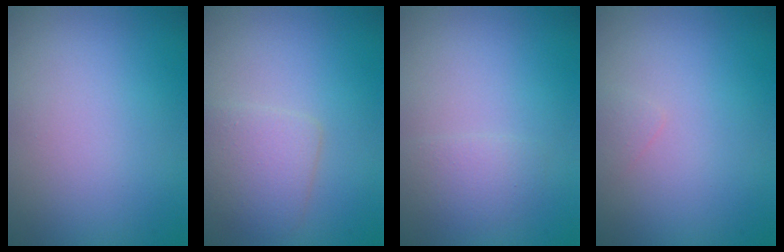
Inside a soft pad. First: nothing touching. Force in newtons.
{"total": 3.0, "press": 3.0, "slide": 0.1}
{"total": 1.5, "press": 1.5, "slide": 0.1}
{"total": 0.5, "press": 0.5, "slide": 0.0}